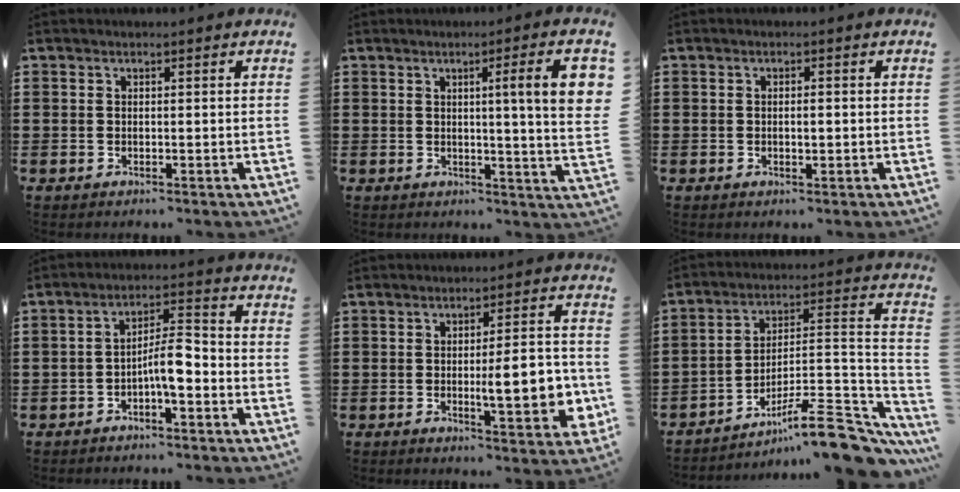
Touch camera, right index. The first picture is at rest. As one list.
[{"total": 8.6, "force": [2.4, 0.2, 8.3], "torque": [-0.130, -0.007, 0.031]}, {"total": 1.6, "force": [-0.1, 0.5, 1.5], "torque": [-0.027, 0.000, -0.003]}, {"total": 5.8, "force": [-2.2, 1.8, 5.1], "torque": [-0.091, 0.011, -0.043]}, {"total": 9.5, "force": [-1.6, 2.7, 9.0], "torque": [-0.121, -0.008, -0.025]}, {"total": 12.6, "force": [-9.1, 3.0, 8.1], "torque": [-0.099, 0.030, -0.161]}]